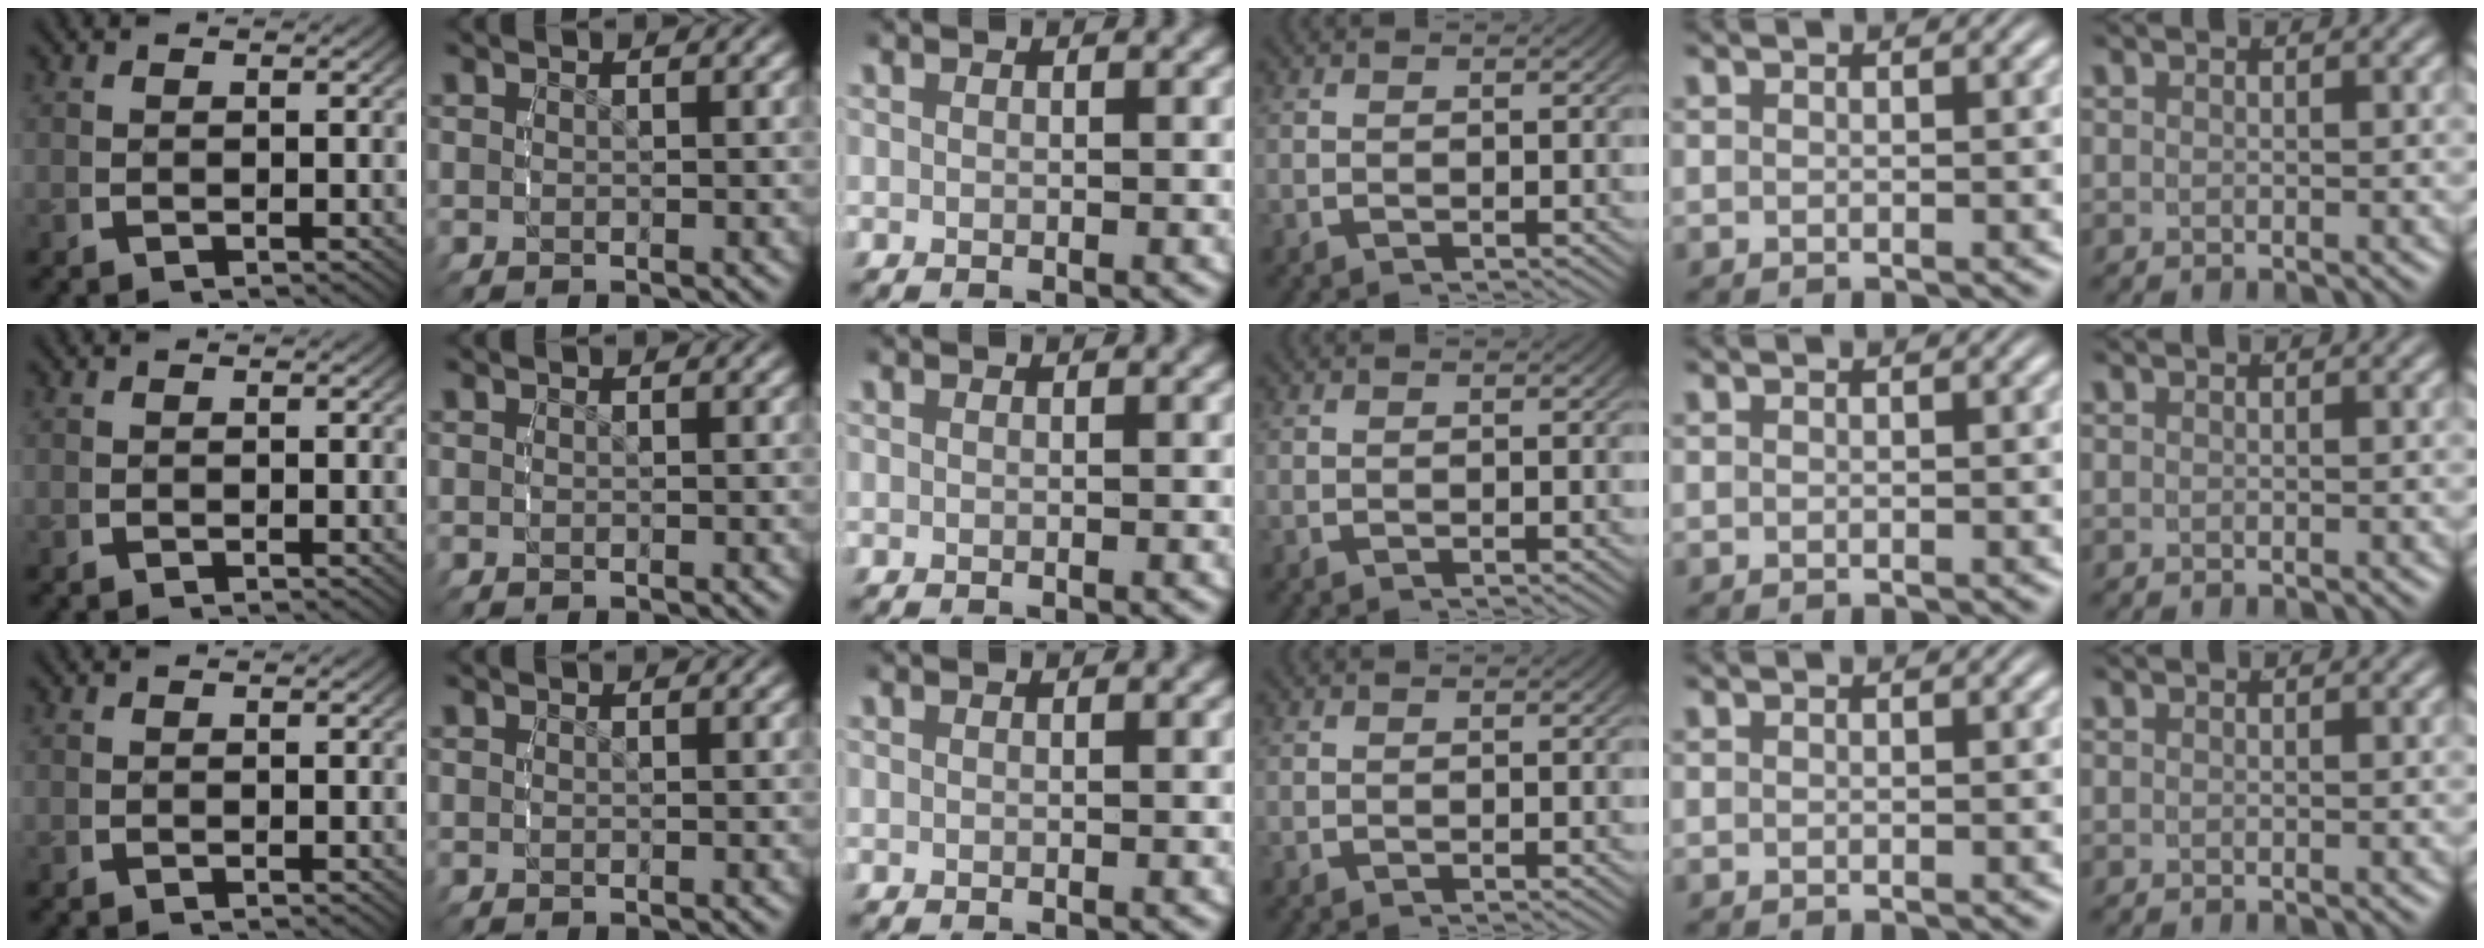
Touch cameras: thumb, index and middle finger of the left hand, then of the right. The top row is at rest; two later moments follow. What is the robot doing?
{"motion": "reach", "object": "air blower"}